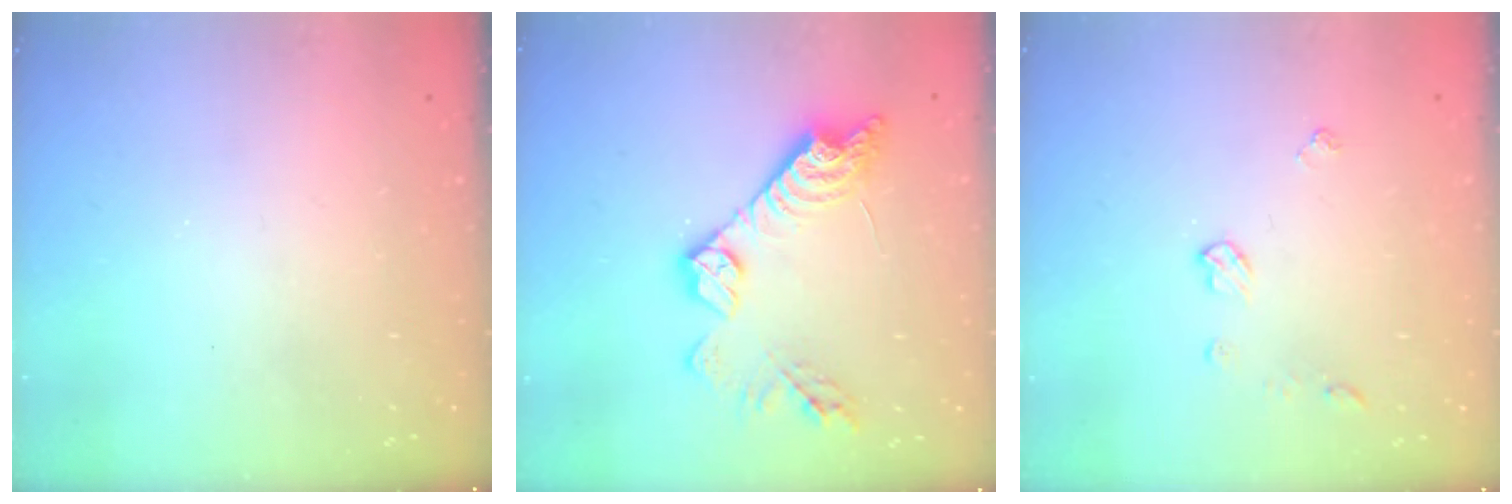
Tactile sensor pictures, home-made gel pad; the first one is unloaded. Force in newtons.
{"total": 16.1, "press": 16.0, "slide": 0.9}
{"total": 6.3, "press": 6.3, "slide": 0.3}